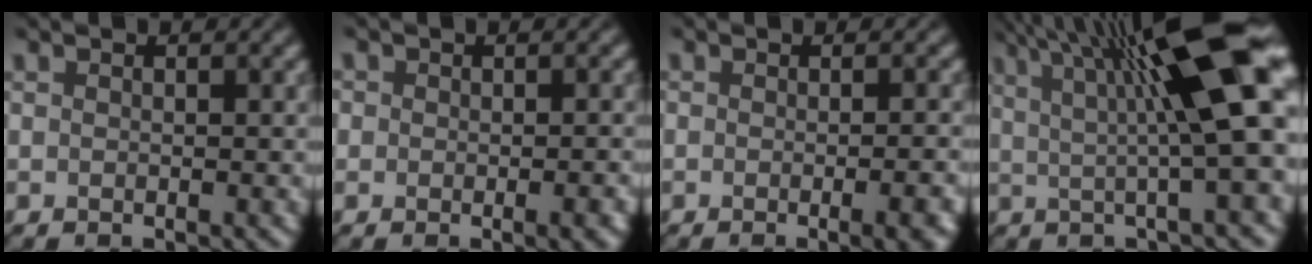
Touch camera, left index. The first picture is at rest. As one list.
[{"total": 2.8, "force": [-0.4, 1.9, 2.0], "torque": [-0.002, 0.003, -0.009]}, {"total": 4.8, "force": [-1.7, 1.7, 4.2], "torque": [-0.033, -0.001, -0.012]}, {"total": 12.6, "force": [3.8, 2.5, 11.7], "torque": [-0.160, 0.011, 0.057]}]